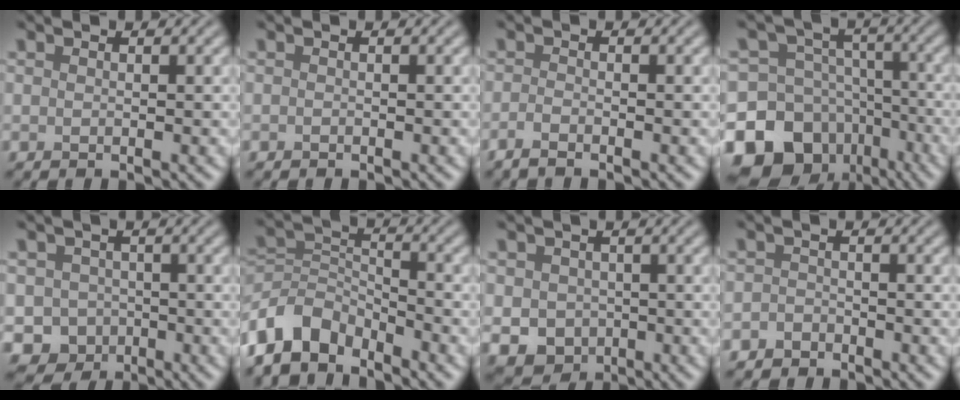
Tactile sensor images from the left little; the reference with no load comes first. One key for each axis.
{"total": 0.0}
{"total": 1.4, "fx": -1.1, "fy": 0.2, "fz": 0.7, "tx": -0.018, "ty": -0.003, "tz": -0.026}
{"total": 17.5, "fx": -9.3, "fy": 14.0, "fz": 5.1, "tx": -0.107, "ty": -0.046, "tz": -0.150}
{"total": 6.6, "fx": -3.2, "fy": 5.7, "fz": 1.0, "tx": 0.010, "ty": -0.023, "tz": -0.056}
{"total": 6.4, "fx": -4.9, "fy": 3.2, "fz": 2.5, "tx": -0.043, "ty": 0.001, "tz": -0.105}
{"total": 6.0, "fx": -1.6, "fy": 5.2, "fz": 2.5, "tx": -0.035, "ty": -0.019, "tz": -0.032}
{"total": 1.6, "fx": -1.3, "fy": 0.9, "fz": 0.0, "tx": 0.006, "ty": 0.005, "tz": -0.028}